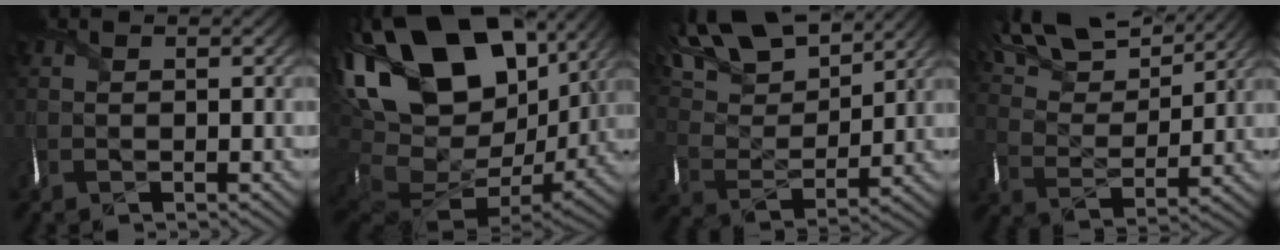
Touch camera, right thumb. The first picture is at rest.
{"total": 23.2, "force": [7.0, 14.1, 17.0], "torque": [-0.362, -0.006, 0.152]}
{"total": 14.6, "force": [11.0, 5.4, 7.9], "torque": [-0.198, 0.026, 0.170]}
{"total": 13.2, "force": [10.5, 4.4, 6.5], "torque": [-0.163, 0.010, 0.162]}